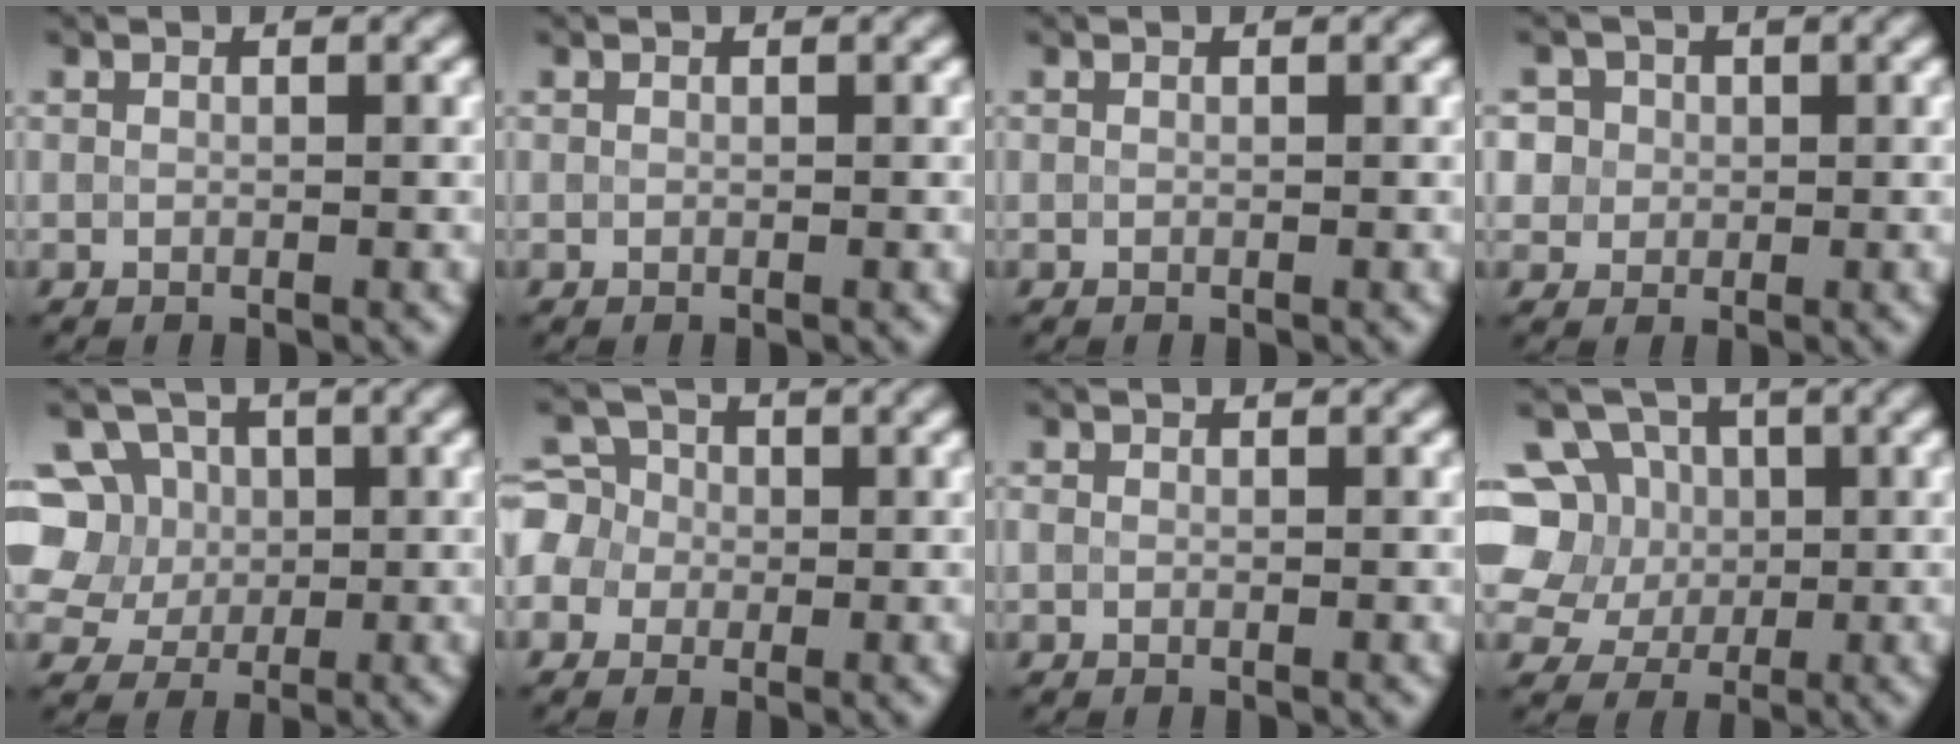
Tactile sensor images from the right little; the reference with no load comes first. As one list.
[{"total": 0.0}, {"total": 0.0}, {"total": 4.4, "force": [0.5, 4.3, 1.0], "torque": [0.002, 0.030, -0.019]}, {"total": 6.0, "force": [1.4, 5.6, 1.7], "torque": [-0.015, 0.026, 0.008]}, {"total": 5.5, "force": [-1.7, 5.1, 1.3], "torque": [-0.014, 0.014, -0.062]}, {"total": 0.0}, {"total": 6.4, "force": [0.9, 6.0, 1.9], "torque": [-0.035, 0.030, -0.009]}]